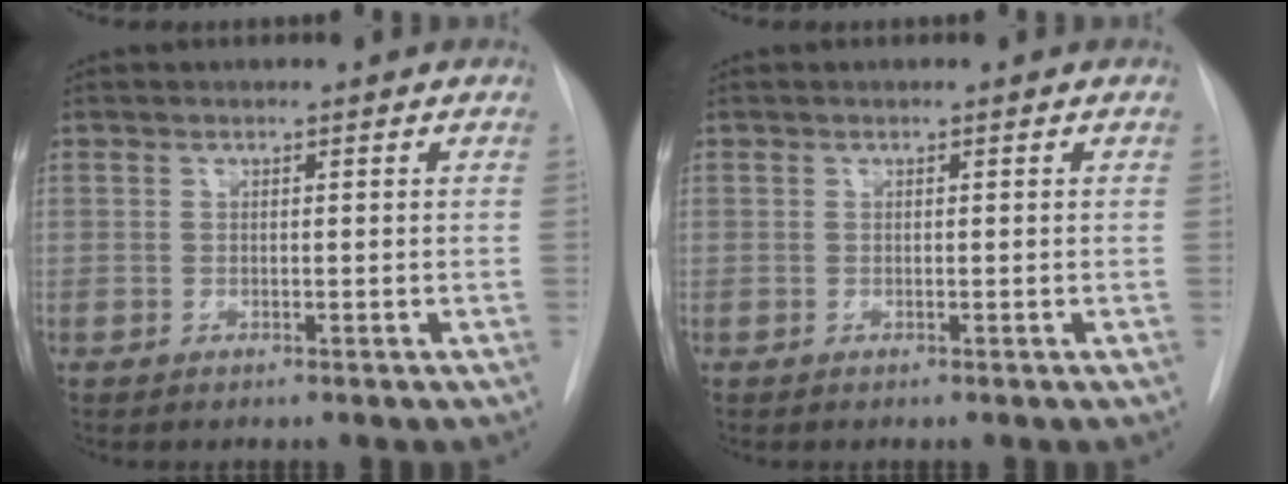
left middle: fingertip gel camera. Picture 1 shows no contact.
{"total": 0.0}